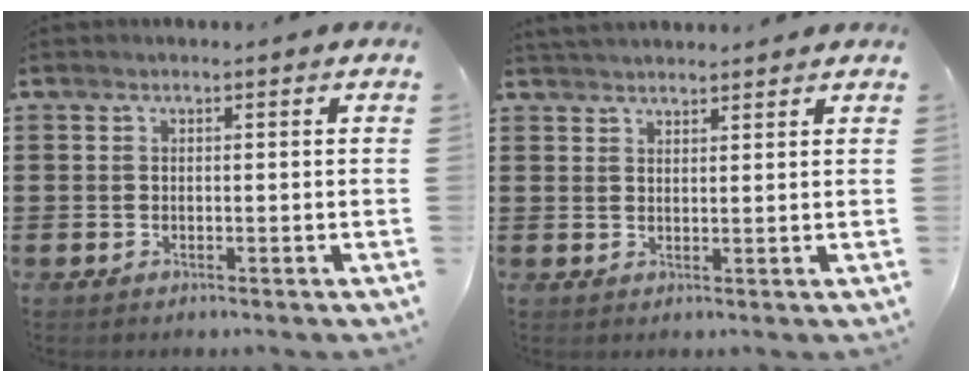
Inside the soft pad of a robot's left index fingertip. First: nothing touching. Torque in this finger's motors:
{"motor_torque": [0.80, -0.78, 0.35, 0.06]}